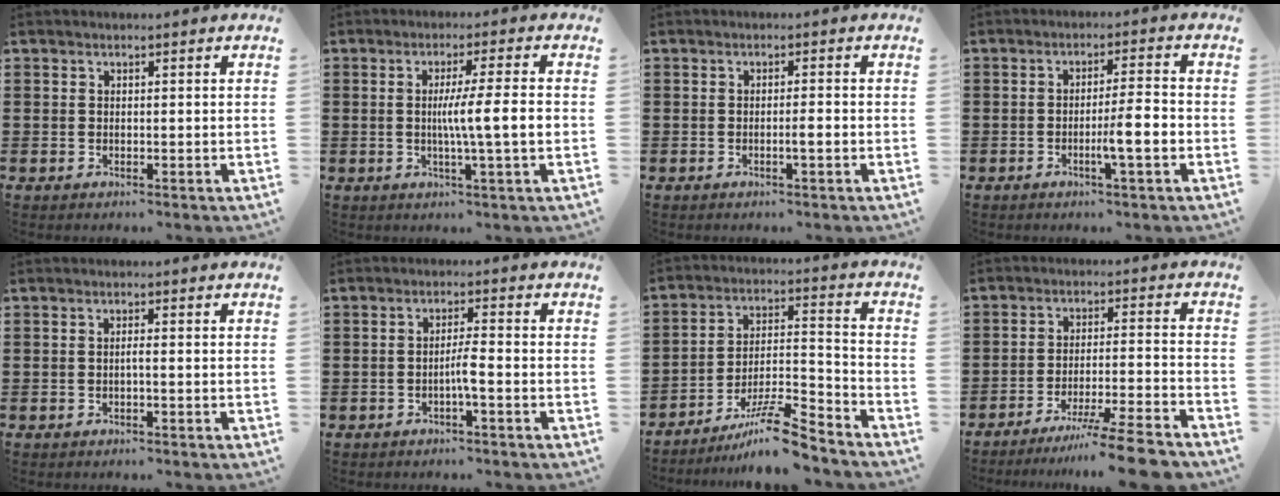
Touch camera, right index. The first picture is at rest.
{"total": 5.4, "force": [-0.3, -0.2, 5.4], "torque": [-0.095, -0.007, -0.010]}
{"total": 1.5, "force": [-0.6, 0.0, 1.4], "torque": [-0.024, -0.002, -0.011]}
{"total": 5.1, "force": [-1.7, 0.1, 4.8], "torque": [-0.081, -0.006, -0.030]}
{"total": 0.8, "force": [-0.4, -0.1, 0.7], "torque": [-0.013, -0.003, -0.007]}
{"total": 2.9, "force": [-1.3, 0.1, 2.6], "torque": [-0.048, 0.001, -0.025]}
{"total": 10.4, "force": [-8.5, 1.1, 5.9], "torque": [-0.092, 0.021, -0.161]}
{"total": 8.6, "force": [-7.3, -0.6, 4.5], "torque": [-0.069, 0.001, -0.140]}